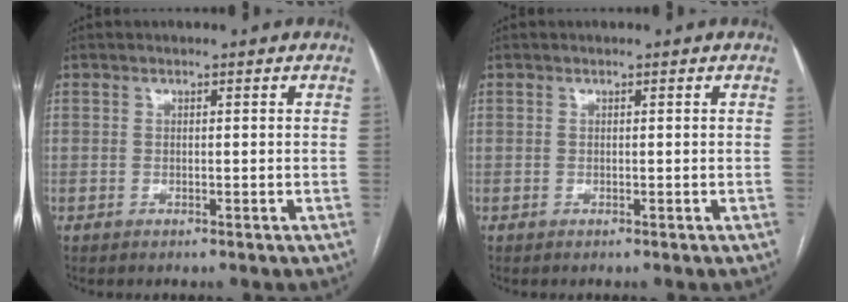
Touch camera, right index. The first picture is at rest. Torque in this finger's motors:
{"motor_torque": [0.00, 0.00, 0.00, 0.00]}